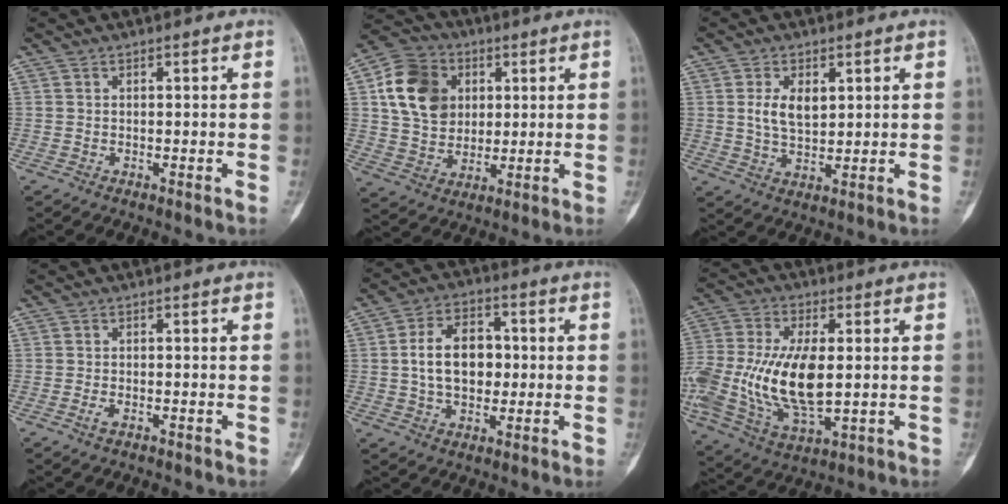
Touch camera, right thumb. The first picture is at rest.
{"total": 15.0, "force": [3.6, 12.0, 8.2], "torque": [-0.123, 0.000, 0.062]}
{"total": 6.4, "force": [1.7, 3.9, 4.9], "torque": [-0.071, -0.007, 0.035]}
{"total": 1.6, "force": [-0.9, 0.8, 1.0], "torque": [-0.021, 0.003, -0.019]}
{"total": 11.5, "force": [0.2, 7.8, 8.4], "torque": [-0.115, 0.017, 0.000]}
{"total": 23.3, "force": [-0.9, 12.3, 19.8], "torque": [-0.440, -0.016, -0.005]}